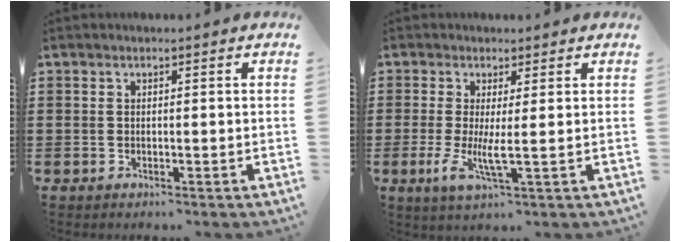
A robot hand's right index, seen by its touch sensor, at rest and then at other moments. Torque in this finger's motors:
{"motor_torque": [0.68, -0.23, 0.26, 0.10]}